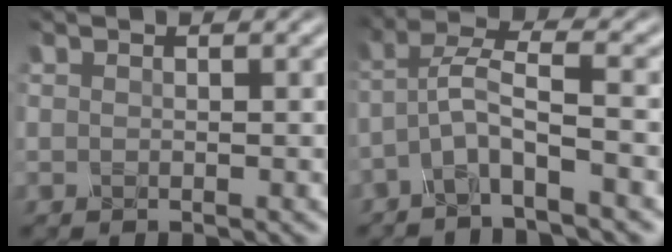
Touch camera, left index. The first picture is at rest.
{"total": 4.0, "force": [-2.3, 0.3, 3.2], "torque": [-0.061, 0.012, -0.056]}